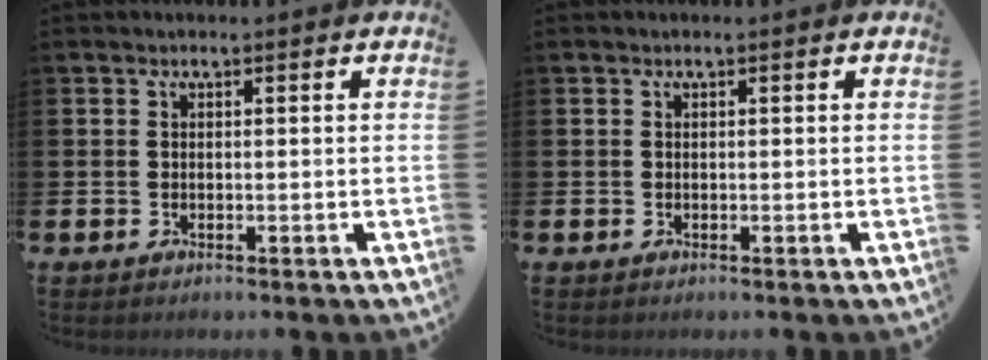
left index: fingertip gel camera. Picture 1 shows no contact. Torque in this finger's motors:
{"motor_torque": [0.08, 0.05, 0.02, -0.01]}